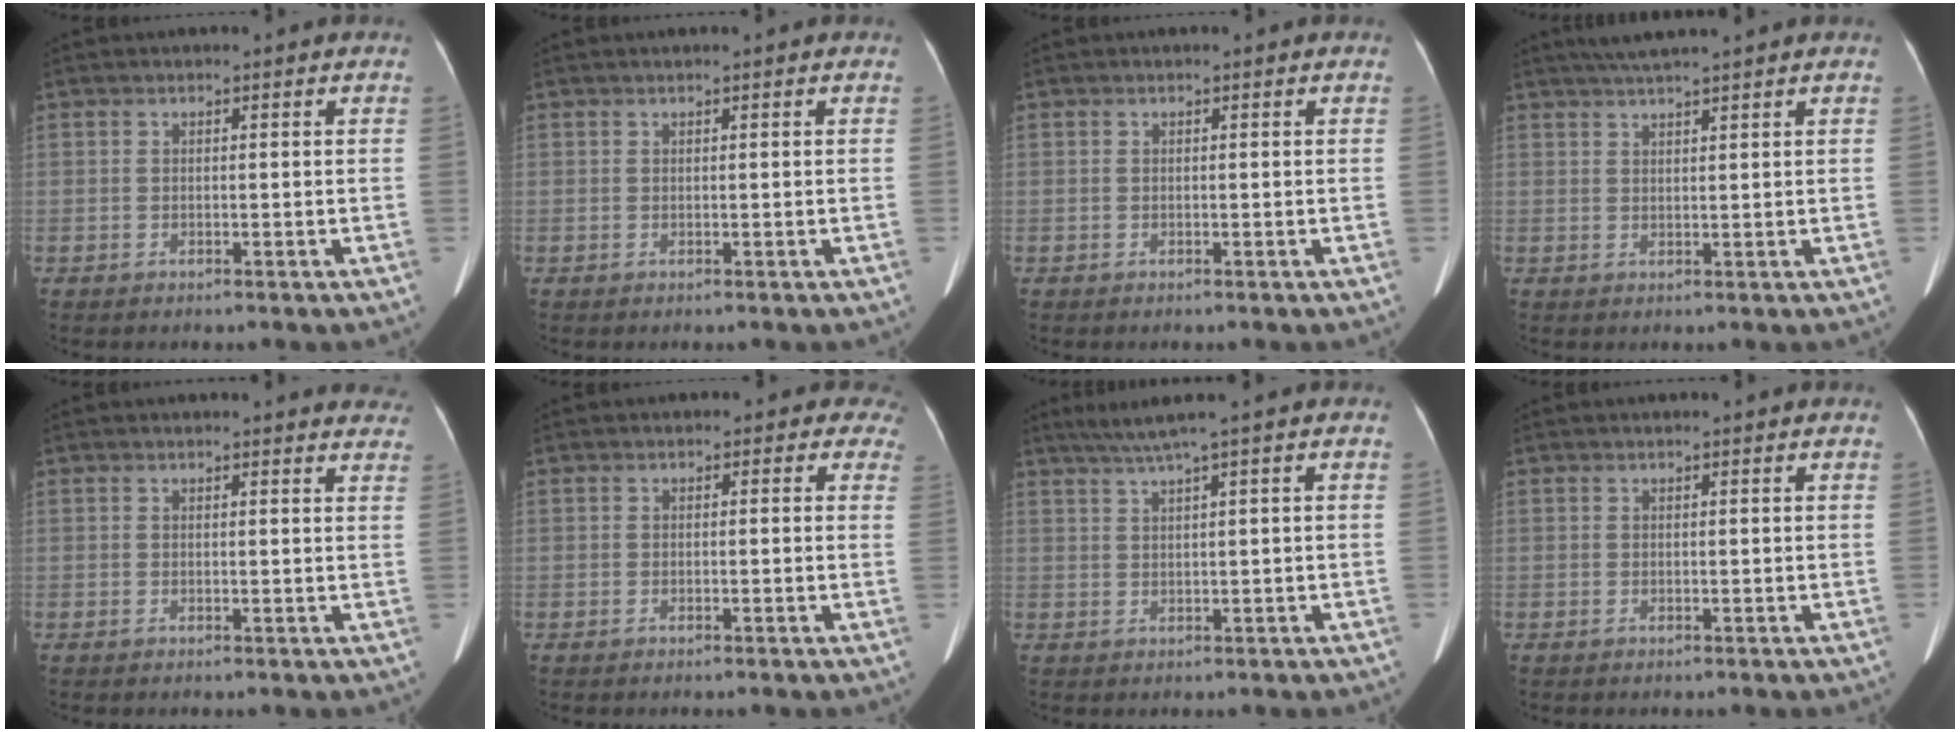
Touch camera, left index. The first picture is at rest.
{"total": 0.0}
{"total": 0.0}
{"total": 4.8, "force": [4.0, -0.6, 2.5], "torque": [-0.041, 0.025, 0.073]}
{"total": 9.5, "force": [9.1, 1.7, 1.9], "torque": [0.005, -0.013, 0.068]}
{"total": 2.0, "force": [1.1, 1.7, 0.2], "torque": [0.021, -0.005, -0.016]}
{"total": 3.3, "force": [2.2, -1.1, 2.2], "torque": [-0.050, 0.002, 0.047]}
{"total": 0.6, "force": [0.6, 0.0, 0.3], "torque": [-0.008, 0.010, 0.009]}